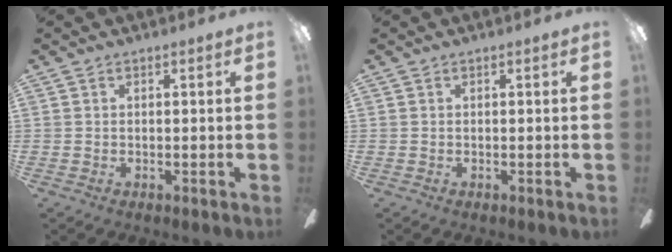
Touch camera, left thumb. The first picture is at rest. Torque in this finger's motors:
{"motor_torque": [0.00, 0.00, -0.03, 0.07, 0.00]}